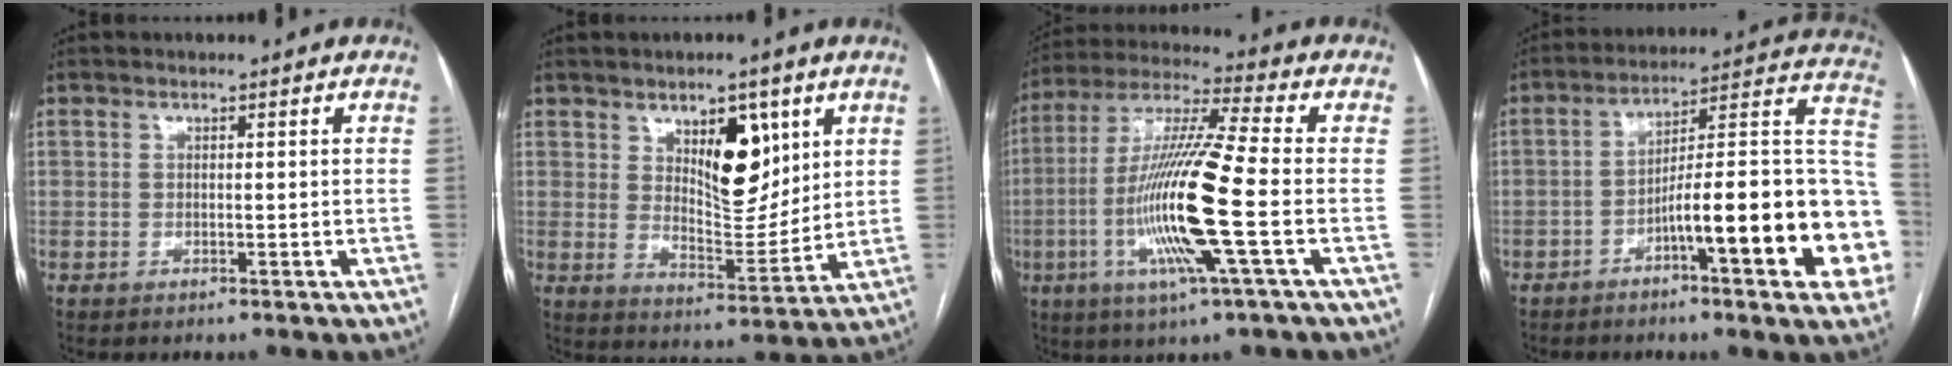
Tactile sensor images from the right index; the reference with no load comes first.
{"total": 9.8, "force": [4.2, 4.7, 7.5], "torque": [-0.113, -0.001, 0.075]}
{"total": 16.6, "force": [-3.6, -0.3, 16.2], "torque": [-0.326, -0.009, -0.078]}
{"total": 20.9, "force": [-6.6, 2.8, 19.7], "torque": [-0.198, 0.037, -0.087]}